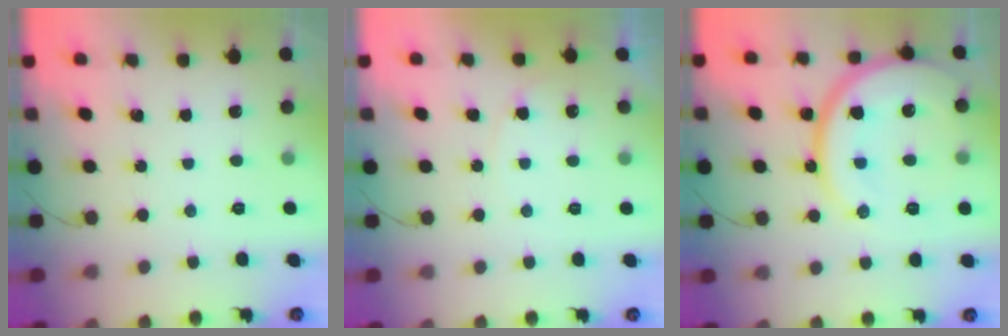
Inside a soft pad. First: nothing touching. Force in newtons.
{"total": 5.6, "press": 5.5, "slide": 0.4}
{"total": 18.3, "press": 18.2, "slide": 1.6}